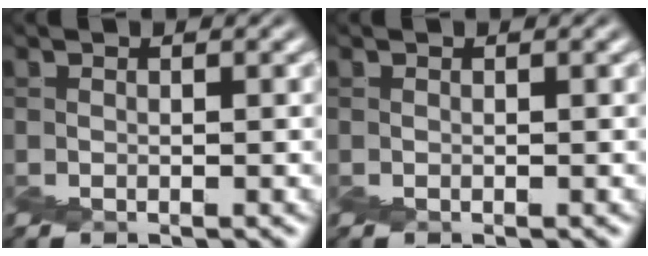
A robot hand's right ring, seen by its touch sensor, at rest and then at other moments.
{"total": 0.0}